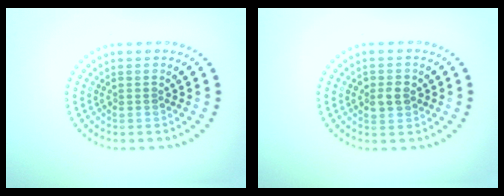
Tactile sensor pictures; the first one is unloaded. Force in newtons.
{"total": 1.9, "press": 1.8, "slide": 0.5}